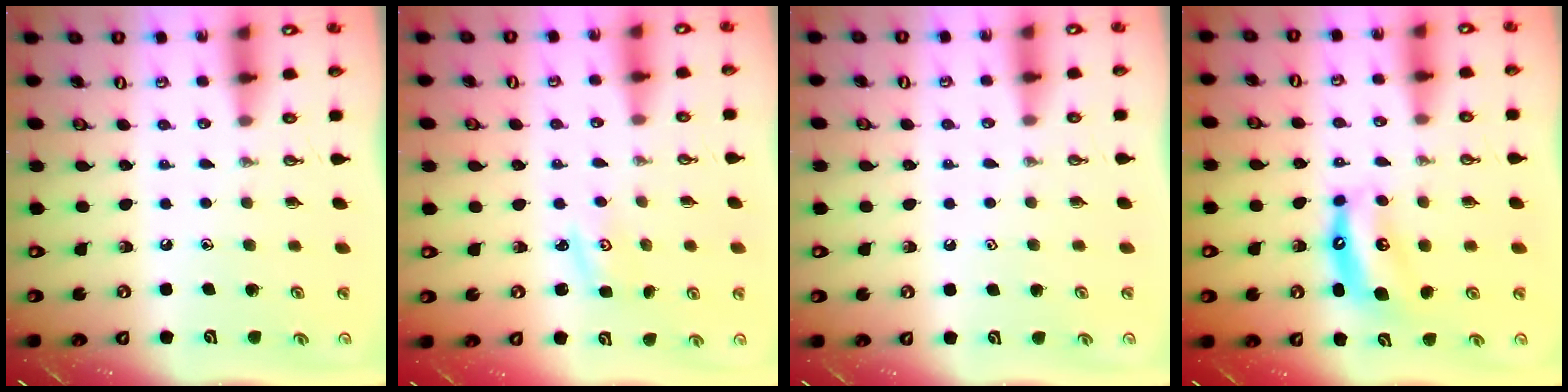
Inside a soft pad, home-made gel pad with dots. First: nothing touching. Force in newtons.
{"total": 2.6, "press": 2.6, "slide": 0.4}
{"total": 0.8, "press": 0.2, "slide": 0.7}
{"total": 7.3, "press": 7.3, "slide": 0.6}